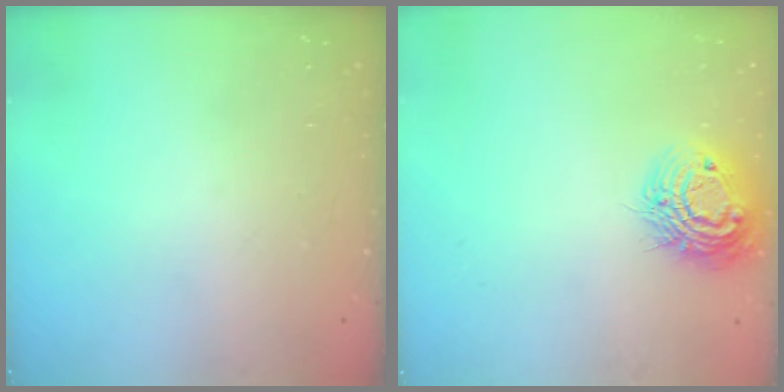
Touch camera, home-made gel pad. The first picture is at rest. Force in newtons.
{"total": 13.1, "press": 13.1, "slide": 0.9}